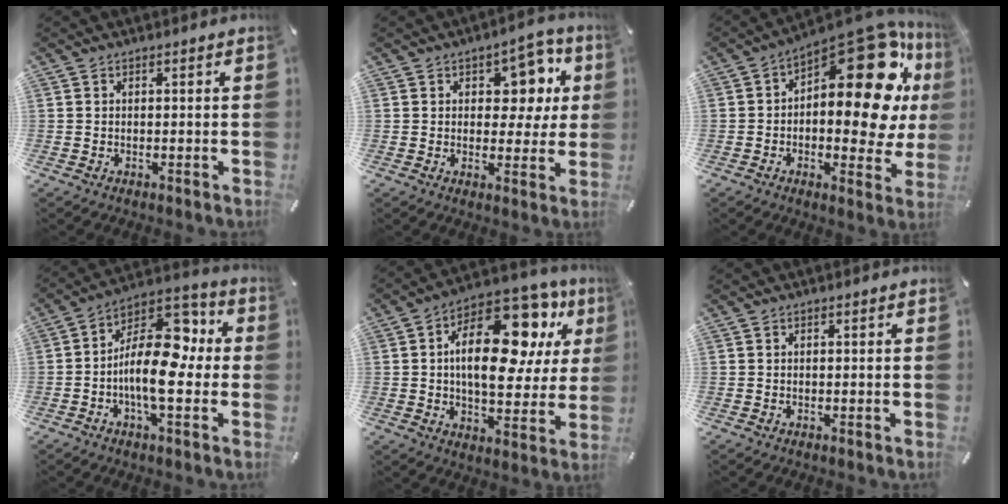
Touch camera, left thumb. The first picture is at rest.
{"total": 10.4, "force": [3.9, 7.2, 6.5], "torque": [-0.070, -0.018, 0.064]}
{"total": 24.6, "force": [8.6, 11.8, 19.9], "torque": [-0.247, -0.084, 0.148]}
{"total": 16.8, "force": [-1.2, 9.1, 14.0], "torque": [-0.227, -0.007, -0.016]}
{"total": 22.8, "force": [7.3, 12.5, 17.5], "torque": [-0.258, -0.040, 0.122]}
{"total": 0.0}